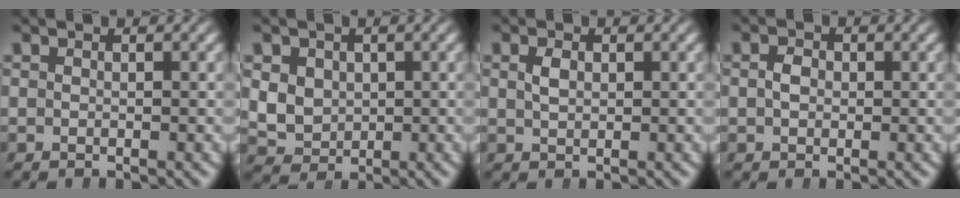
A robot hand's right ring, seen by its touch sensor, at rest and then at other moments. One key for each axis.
{"total": 6.4, "fx": -0.2, "fy": 6.0, "fz": 2.2, "tx": -0.073, "ty": -0.032, "tz": 0.012}
{"total": 1.0, "fx": 0.2, "fy": 0.6, "fz": 0.7, "tx": -0.013, "ty": -0.006, "tz": 0.012}
{"total": 1.1, "fx": -0.1, "fy": 0.9, "fz": 0.6, "tx": -0.011, "ty": -0.004, "tz": 0.001}